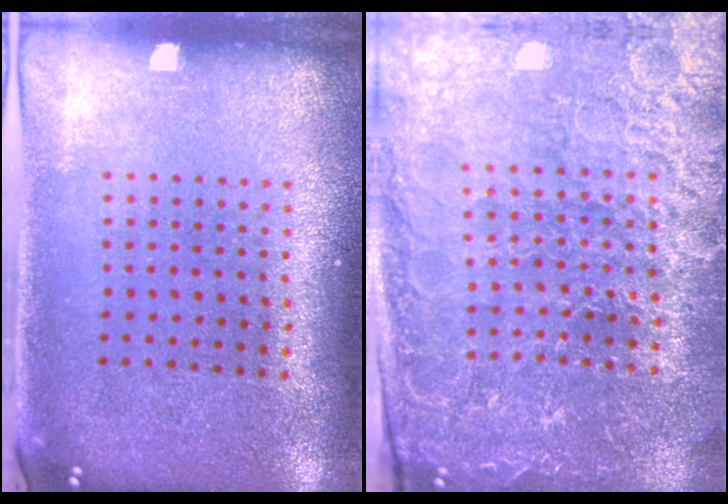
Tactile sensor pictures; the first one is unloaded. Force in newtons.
{"total": 4.0, "press": 3.9, "slide": 1.1}